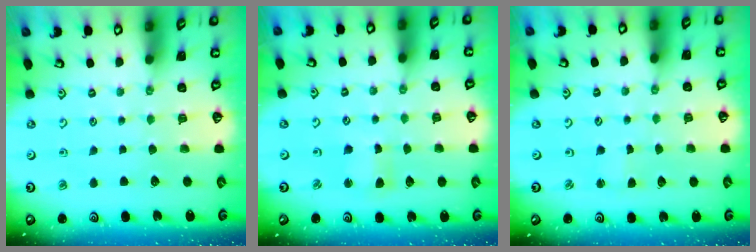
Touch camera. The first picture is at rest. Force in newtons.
{"total": 3.1, "press": 3.1, "slide": 0.4}
{"total": 1.0, "press": 0.9, "slide": 0.1}